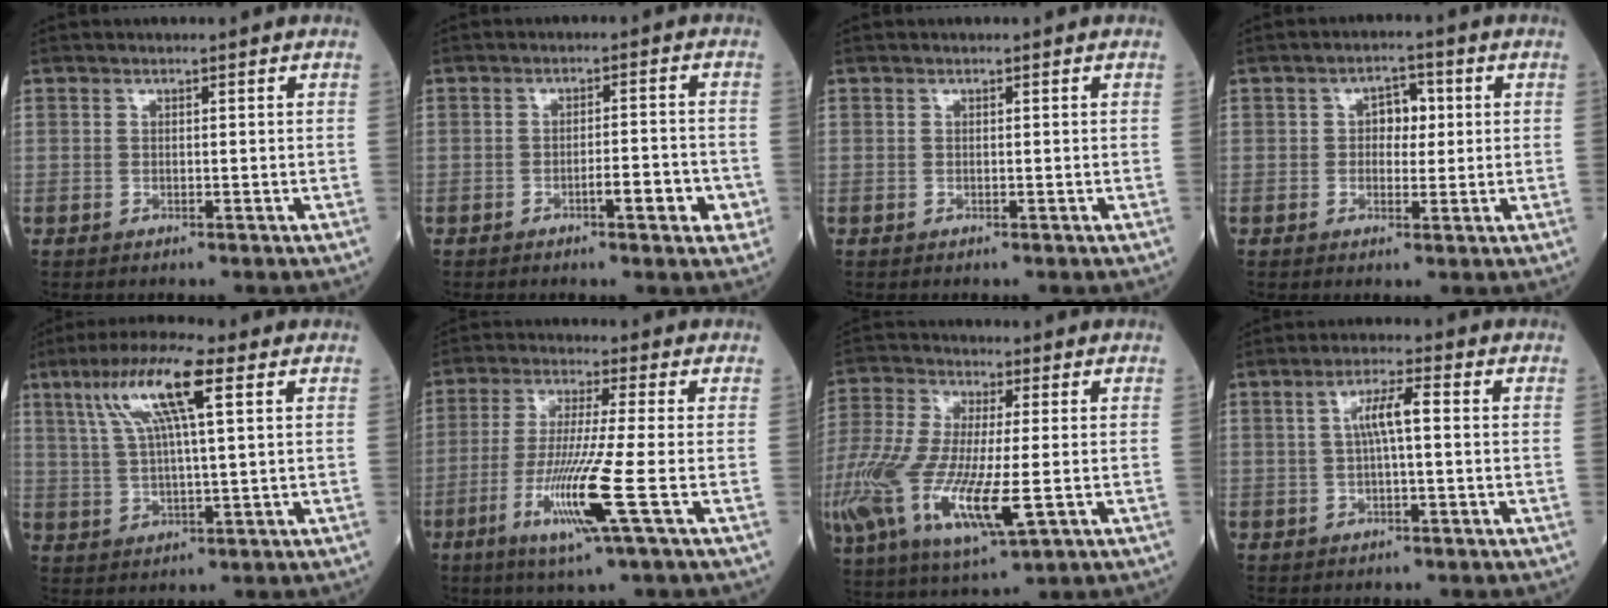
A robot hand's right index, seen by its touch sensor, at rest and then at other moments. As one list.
[{"total": 4.8, "force": [-2.0, 1.0, 4.3], "torque": [-0.055, 0.005, -0.027]}, {"total": 0.0}, {"total": 3.8, "force": [0.6, 2.4, 2.9], "torque": [-0.038, 0.012, 0.008]}, {"total": 11.2, "force": [4.8, 1.0, 10.0], "torque": [-0.199, 0.022, 0.088]}, {"total": 4.2, "force": [-0.9, -0.9, 4.0], "torque": [-0.084, -0.013, -0.018]}, {"total": 22.0, "force": [-5.6, 6.2, 20.3], "torque": [-0.495, -0.058, -0.098]}, {"total": 4.7, "force": [0.5, 0.6, 4.6], "torque": [-0.086, 0.014, 0.008]}]